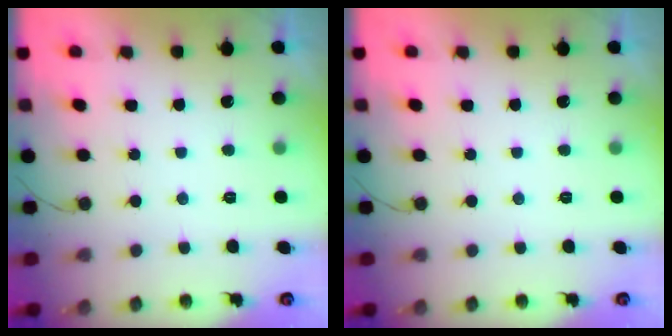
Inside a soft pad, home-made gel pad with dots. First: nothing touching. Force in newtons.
{"total": 0.0}